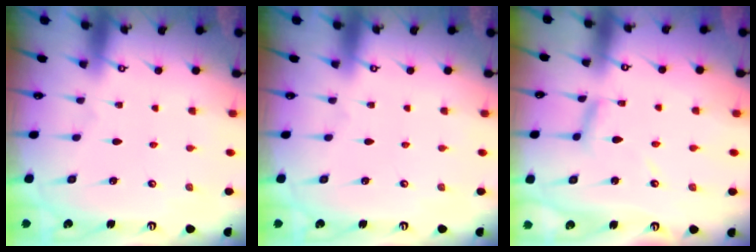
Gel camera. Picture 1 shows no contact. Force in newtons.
{"total": 0.0}
{"total": 6.0, "press": 6.0, "slide": 0.4}